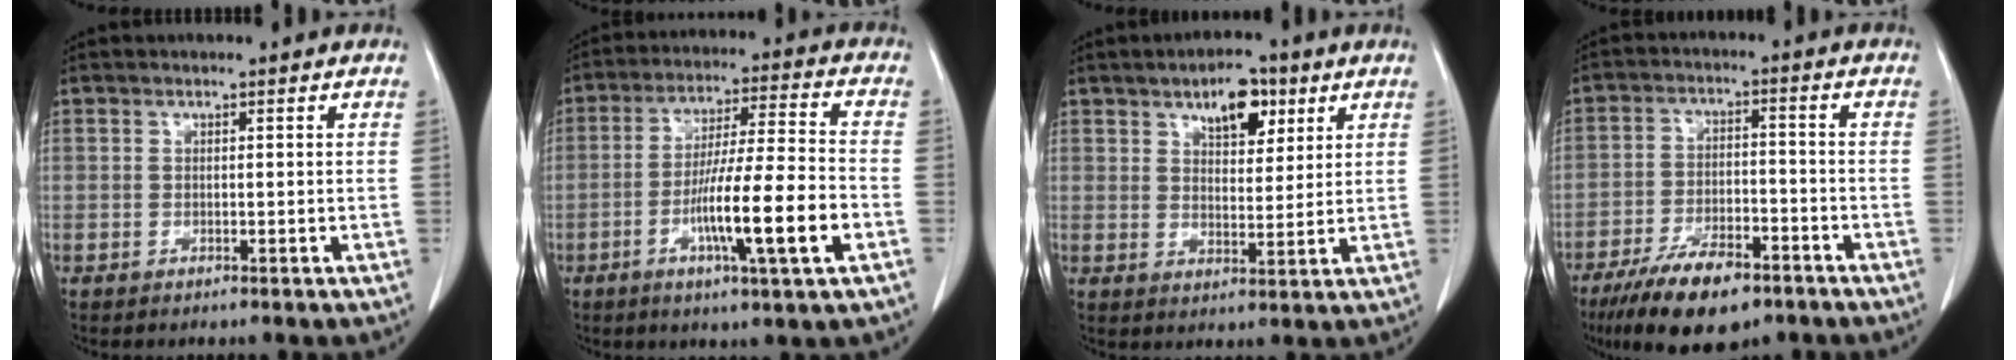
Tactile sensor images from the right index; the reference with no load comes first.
{"total": 13.7, "force": [-4.5, 0.2, 12.9], "torque": [-0.224, -0.005, -0.076]}
{"total": 7.0, "force": [3.9, 3.3, 4.8], "torque": [-0.071, 0.006, 0.062]}
{"total": 12.1, "force": [-8.3, 4.1, 7.8], "torque": [-0.135, -0.010, -0.140]}